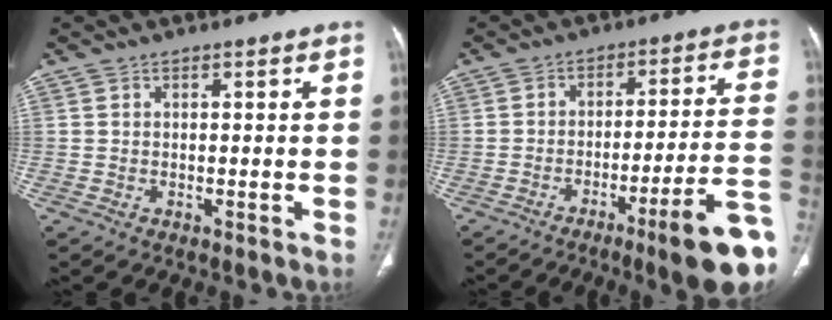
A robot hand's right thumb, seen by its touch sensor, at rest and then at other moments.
{"total": 16.2, "force": [-7.8, 1.5, 14.1], "torque": [-0.157, 0.043, -0.107]}